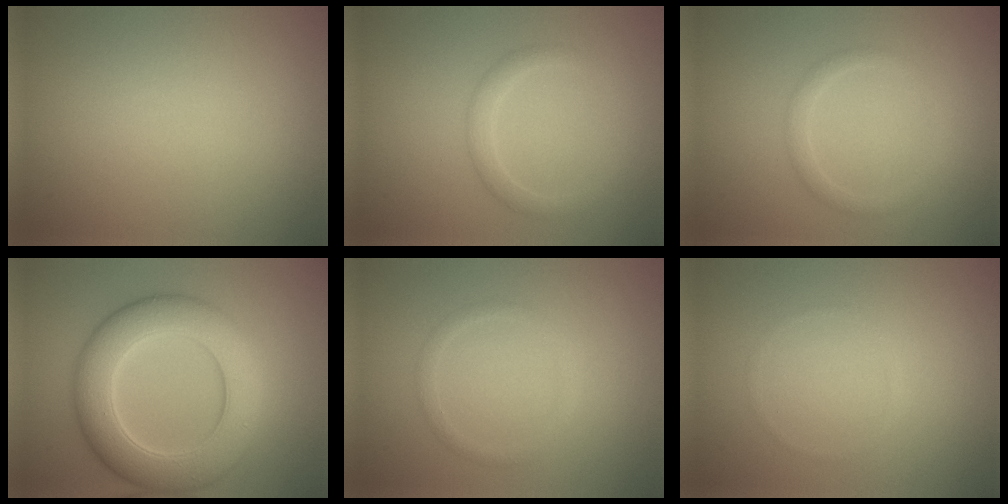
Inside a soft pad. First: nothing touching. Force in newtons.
{"total": 1.8, "press": 1.7, "slide": 0.1}
{"total": 1.4, "press": 1.4, "slide": 0.0}
{"total": 9.0, "press": 9.0, "slide": 0.2}
{"total": 1.2, "press": 1.2, "slide": 0.1}
{"total": 0.5, "press": 0.5, "slide": 0.1}